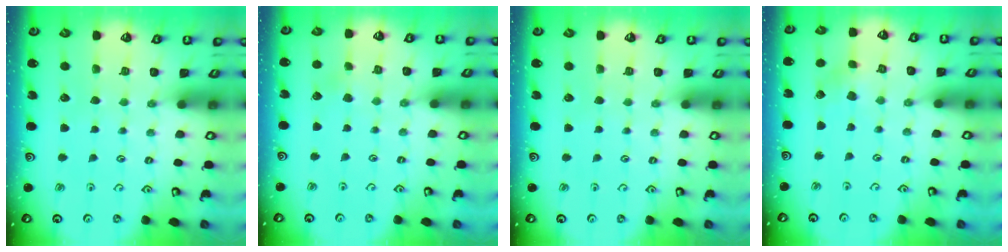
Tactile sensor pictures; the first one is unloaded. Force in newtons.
{"total": 2.4, "press": 2.4, "slide": 0.3}
{"total": 0.0}
{"total": 1.7, "press": 1.7, "slide": 0.2}